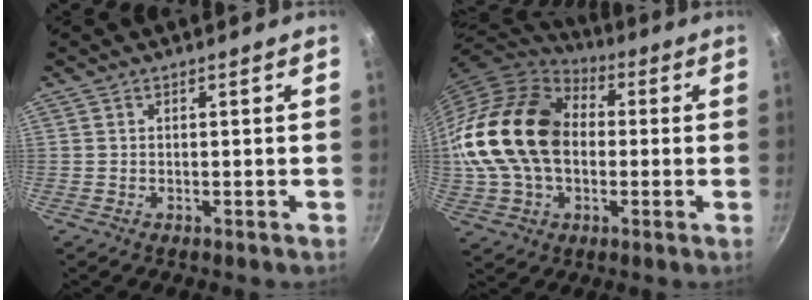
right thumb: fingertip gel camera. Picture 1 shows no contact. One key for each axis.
{"total": 23.1, "fx": 0.7, "fy": 16.3, "fz": 16.3, "tx": -0.304, "ty": 0.036, "tz": 0.012}